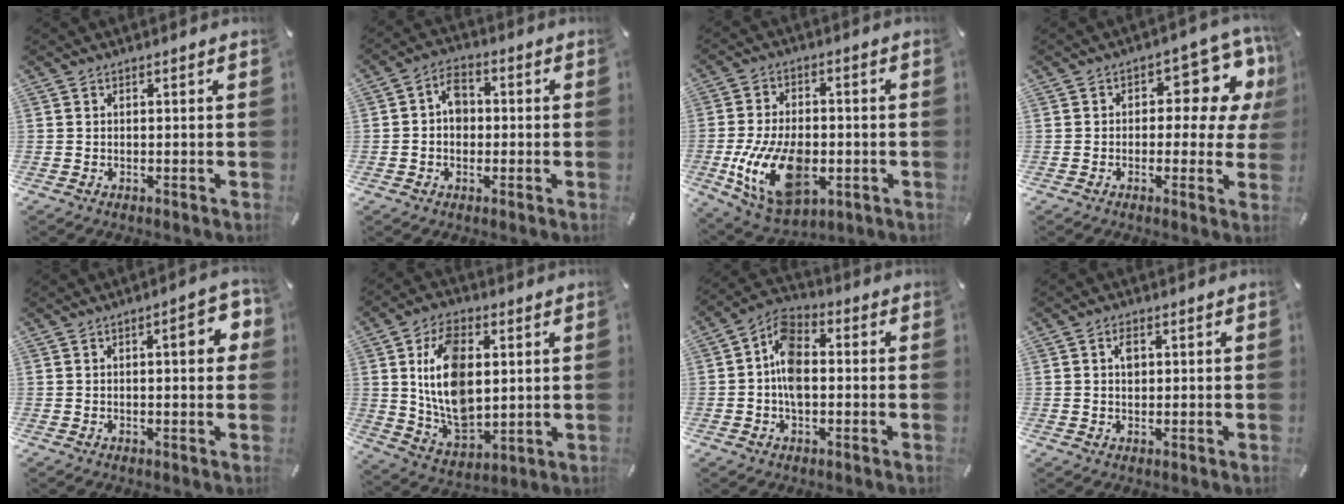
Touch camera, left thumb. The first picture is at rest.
{"total": 5.5, "force": [-0.3, 4.2, 3.5], "torque": [-0.059, 0.010, -0.006]}
{"total": 17.7, "force": [-4.0, 10.9, 13.3], "torque": [-0.262, 0.000, -0.064]}
{"total": 10.3, "force": [3.5, 5.6, 7.9], "torque": [-0.090, -0.036, 0.056]}
{"total": 8.1, "force": [1.7, 2.9, 7.4], "torque": [-0.087, -0.009, 0.019]}
{"total": 16.0, "force": [3.0, 10.4, 11.7], "torque": [-0.244, -0.004, 0.052]}
{"total": 8.9, "force": [-1.1, 5.7, 6.8], "torque": [-0.137, 0.018, -0.019]}
{"total": 2.9, "force": [0.7, 1.9, 2.1], "torque": [-0.030, 0.002, 0.007]}